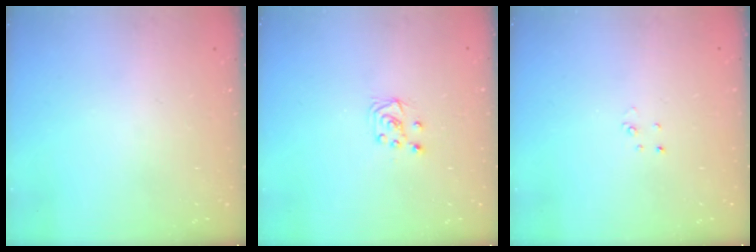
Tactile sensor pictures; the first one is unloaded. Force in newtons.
{"total": 5.2, "press": 5.2, "slide": 0.4}
{"total": 2.0, "press": 2.0, "slide": 0.2}